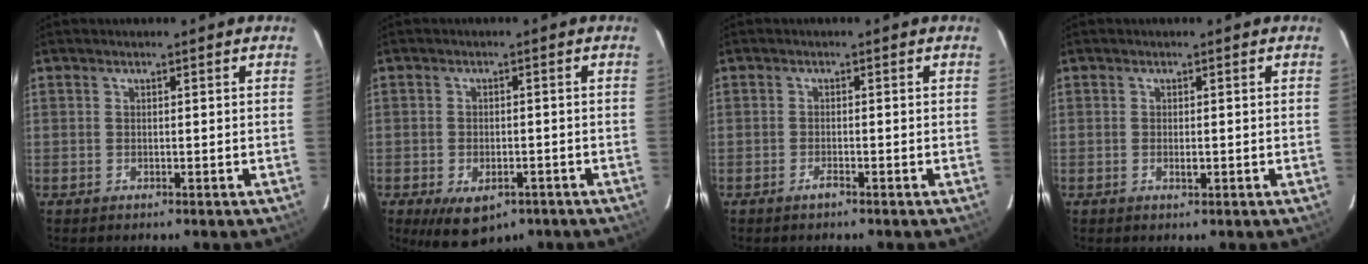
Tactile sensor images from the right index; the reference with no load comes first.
{"total": 7.4, "force": [-4.5, 4.0, 4.3], "torque": [-0.072, -0.007, -0.060]}
{"total": 1.0, "force": [-0.8, 0.0, 0.5], "torque": [-0.013, 0.000, -0.014]}
{"total": 1.1, "force": [-0.2, 0.3, 1.0], "torque": [-0.019, -0.002, -0.003]}